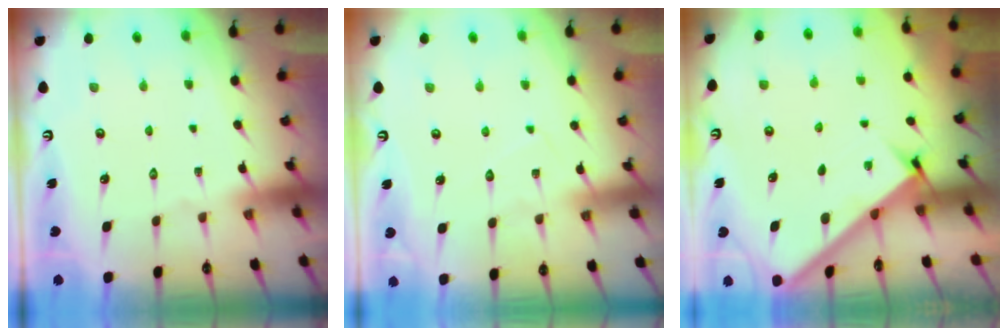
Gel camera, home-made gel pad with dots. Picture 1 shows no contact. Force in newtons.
{"total": 5.0, "press": 5.0, "slide": 0.4}
{"total": 2.8, "press": 2.8, "slide": 0.4}